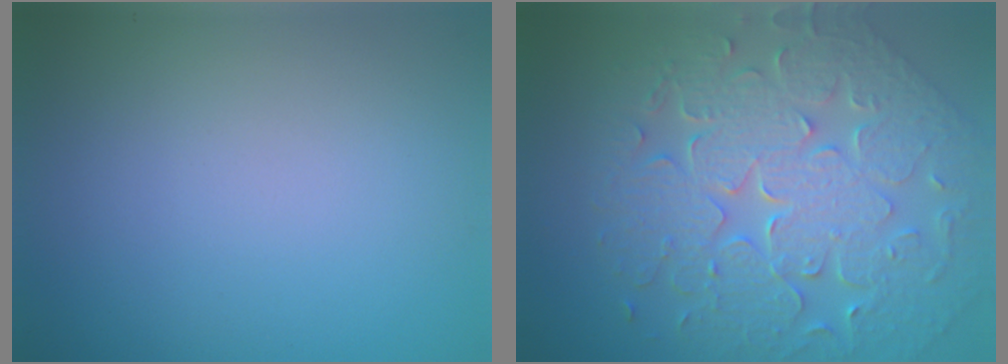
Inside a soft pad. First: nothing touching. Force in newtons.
{"total": 9.3, "press": 6.8, "slide": 6.3}